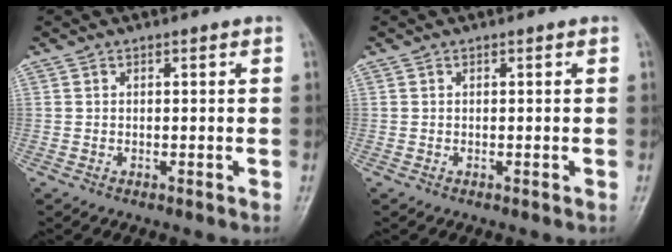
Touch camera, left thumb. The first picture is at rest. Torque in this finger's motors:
{"motor_torque": [0.01, 0.00, -0.06, 0.00, 0.01]}